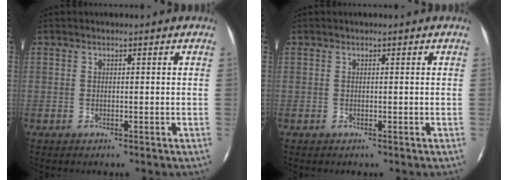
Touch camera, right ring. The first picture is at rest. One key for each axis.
{"total": 0.0}